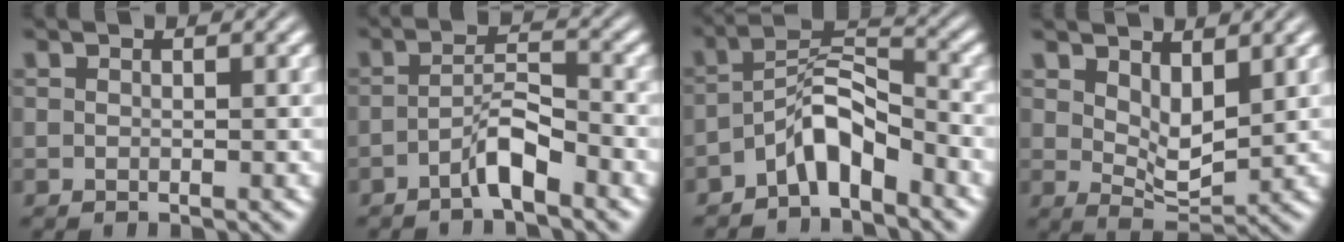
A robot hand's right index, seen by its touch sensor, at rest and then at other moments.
{"total": 3.1, "force": [-2.3, 0.0, 2.0], "torque": [-0.018, -0.006, -0.037]}
{"total": 4.7, "force": [-2.4, 1.9, 3.6], "torque": [-0.048, -0.012, -0.036]}
{"total": 3.8, "force": [2.3, 1.0, 2.8], "torque": [-0.026, -0.013, 0.044]}